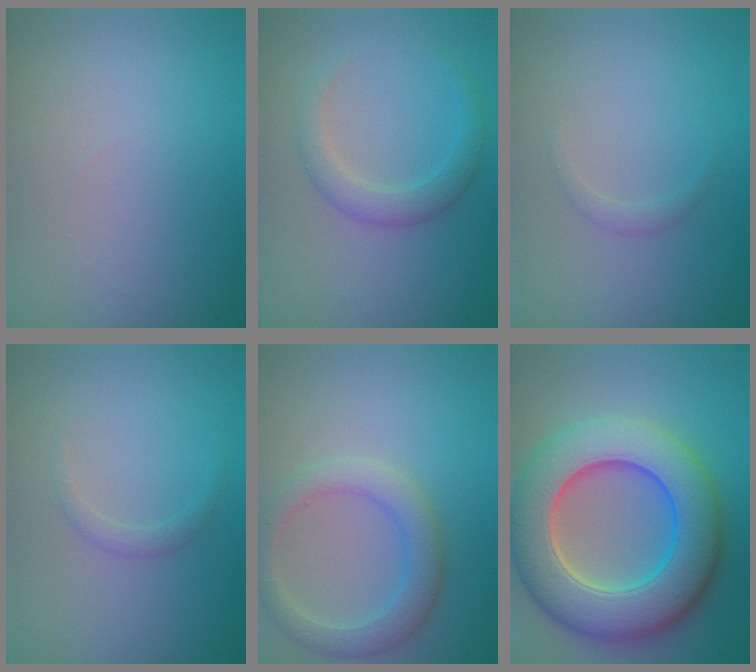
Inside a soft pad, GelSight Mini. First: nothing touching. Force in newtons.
{"total": 2.5, "press": 2.5, "slide": 0.1}
{"total": 0.8, "press": 0.8, "slide": 0.0}
{"total": 1.0, "press": 1.0, "slide": 0.0}
{"total": 3.4, "press": 3.4, "slide": 0.3}
{"total": 11.6, "press": 11.6, "slide": 0.4}